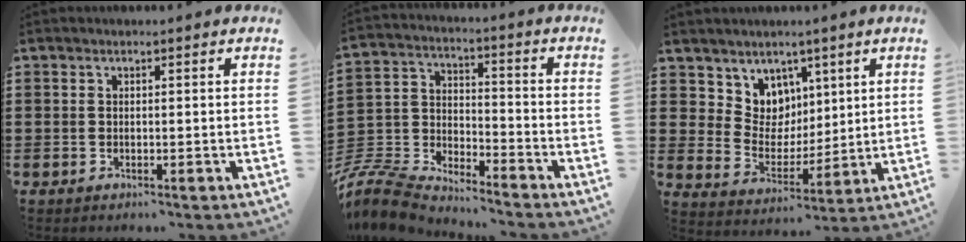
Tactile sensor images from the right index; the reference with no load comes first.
{"total": 7.6, "force": [-7.4, 1.3, 1.2], "torque": [-0.061, -0.010, -0.160]}
{"total": 6.7, "force": [4.2, 5.1, -0.2], "torque": [-0.042, -0.030, 0.082]}